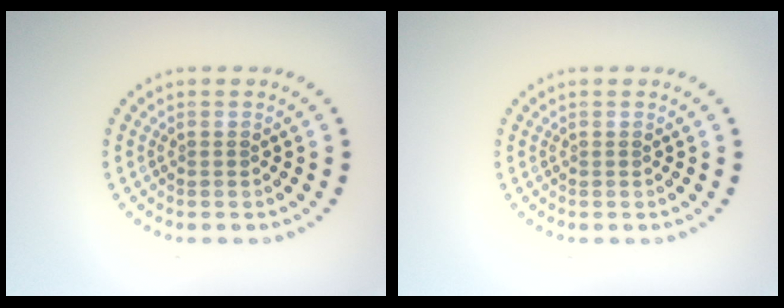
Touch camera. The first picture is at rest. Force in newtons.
{"total": 0.0}